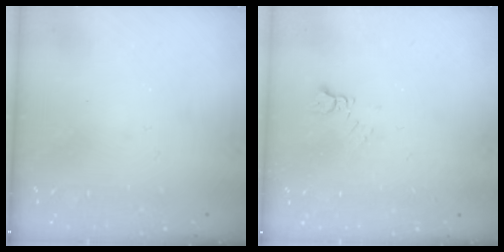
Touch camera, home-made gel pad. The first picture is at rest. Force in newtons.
{"total": 2.9, "press": 2.9, "slide": 0.5}